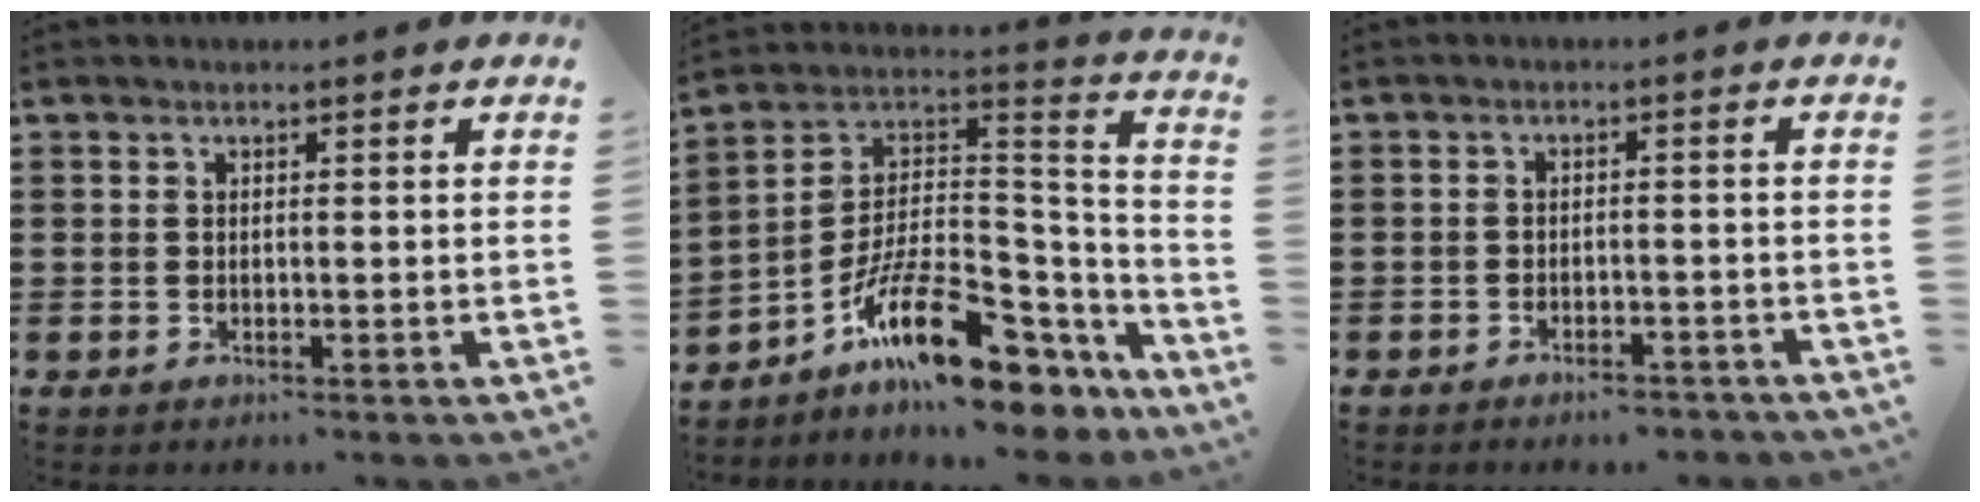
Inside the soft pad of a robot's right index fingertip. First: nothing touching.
{"total": 16.4, "force": [-9.9, 5.5, 11.9], "torque": [-0.193, 0.024, -0.172]}
{"total": 2.6, "force": [-2.5, 0.3, 0.1], "torque": [-0.008, -0.001, -0.053]}